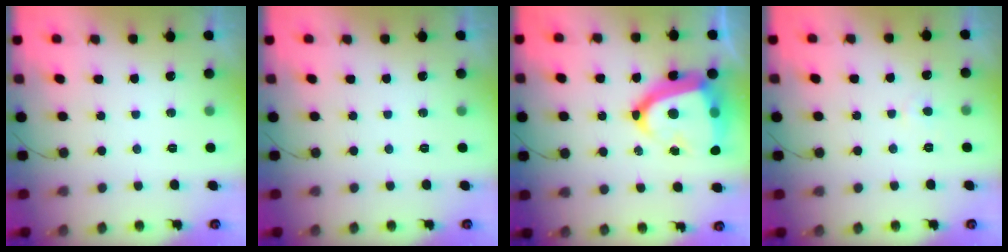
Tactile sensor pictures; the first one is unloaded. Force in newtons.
{"total": 0.0}
{"total": 20.6, "press": 20.5, "slide": 1.9}
{"total": 2.6, "press": 2.6, "slide": 0.2}